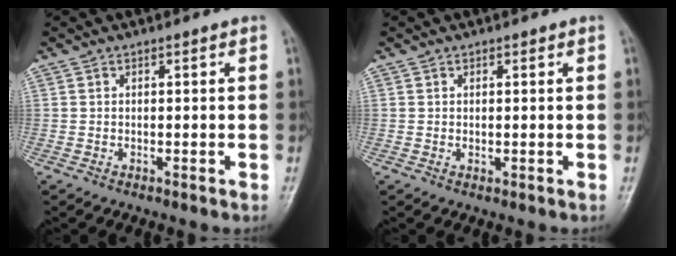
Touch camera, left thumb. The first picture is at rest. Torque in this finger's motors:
{"motor_torque": [-0.27, 0.07, 0.18, -0.07, 0.02]}